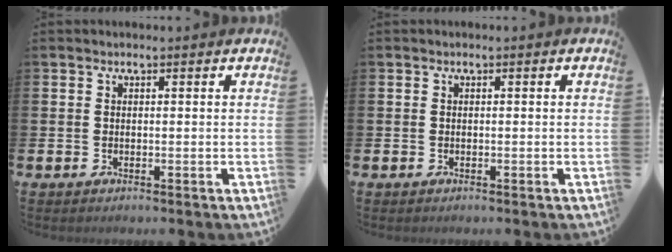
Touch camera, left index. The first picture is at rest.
{"total": 0.0}